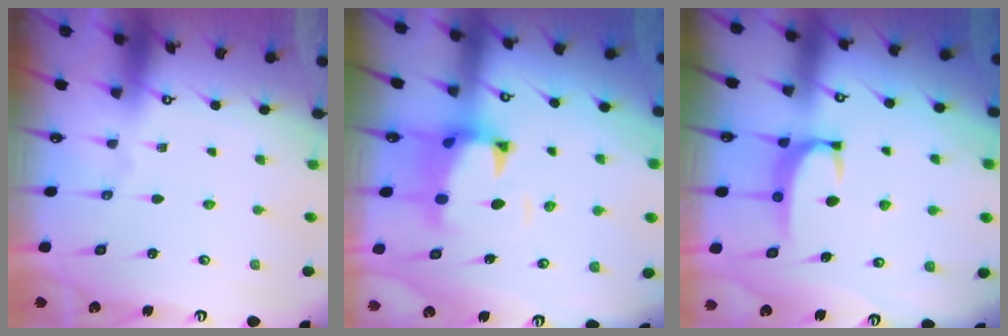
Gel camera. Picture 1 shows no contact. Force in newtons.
{"total": 2.0, "press": 1.4, "slide": 1.4}
{"total": 2.8, "press": 2.8, "slide": 0.4}